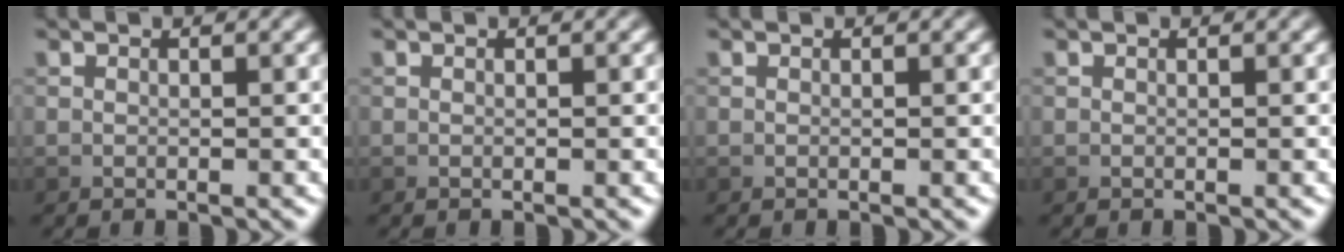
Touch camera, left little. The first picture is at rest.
{"total": 0.0}
{"total": 0.0}
{"total": 0.0}